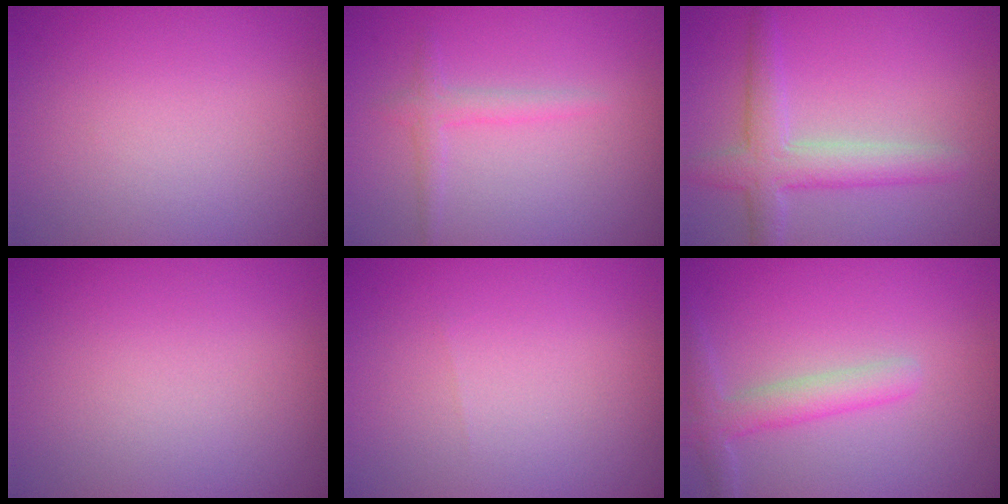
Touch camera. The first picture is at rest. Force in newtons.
{"total": 1.5, "press": 1.4, "slide": 0.1}
{"total": 3.7, "press": 3.7, "slide": 0.1}
{"total": 0.0}
{"total": 0.0}
{"total": 2.5, "press": 2.5, "slide": 0.0}